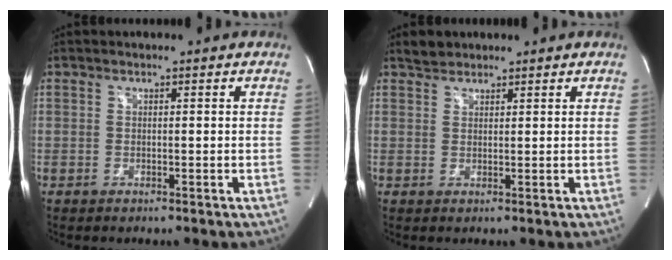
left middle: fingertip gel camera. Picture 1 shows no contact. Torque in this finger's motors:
{"motor_torque": [0.03, -0.31, -0.04, 0.01]}